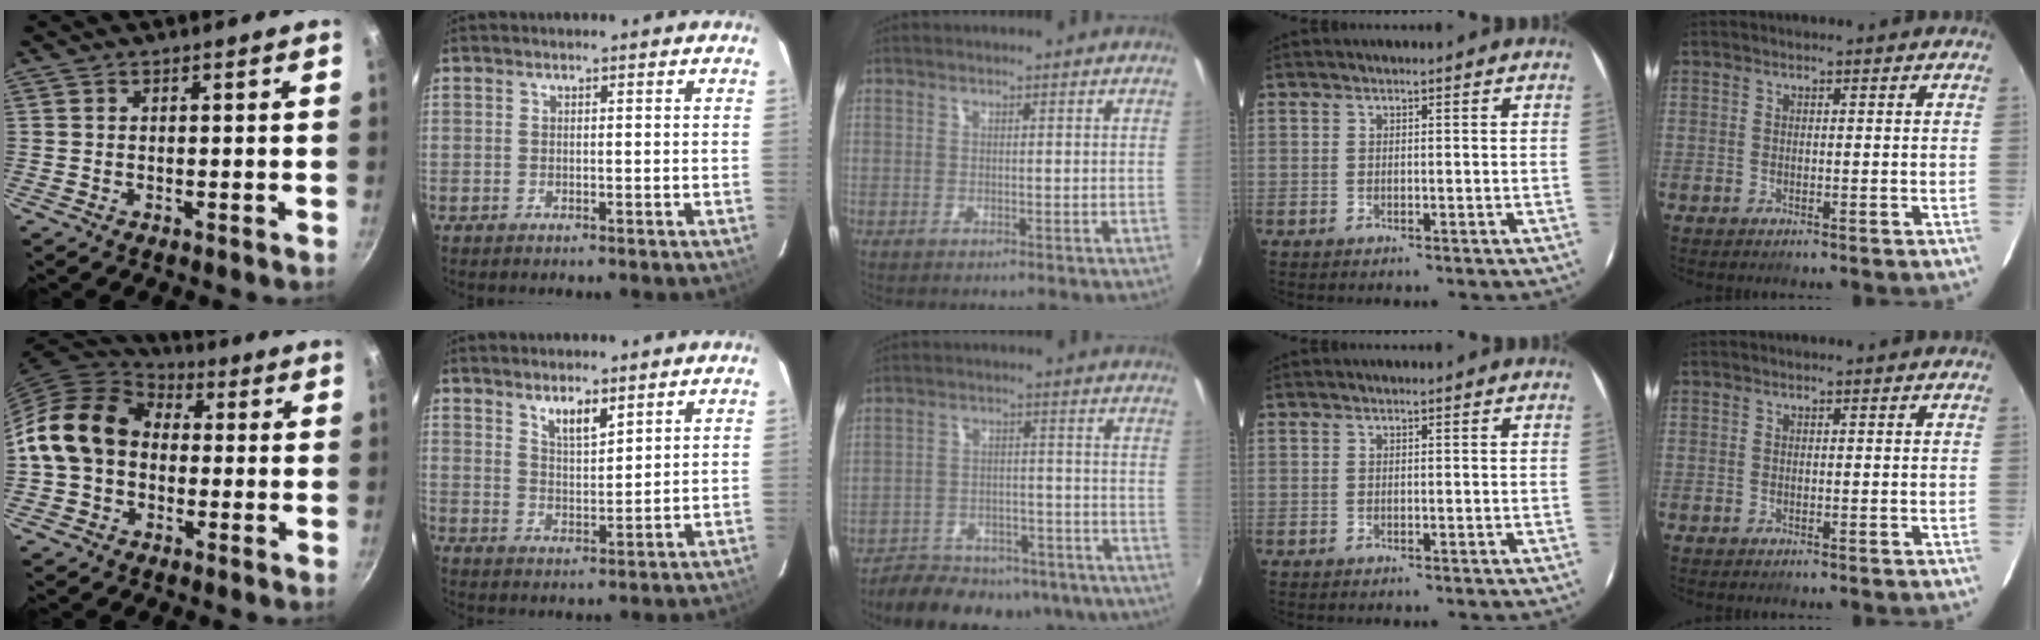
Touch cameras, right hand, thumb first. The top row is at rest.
{"thumb": {"total": 14.5, "force": [0.5, 11.3, 9.1], "torque": [-0.133, 0.032, -0.006]}, "index": {"total": 5.3, "force": [3.8, 1.5, 3.3], "torque": [-0.058, -0.002, 0.070]}, "middle": {"total": 20.3, "force": [-16.2, 8.8, 8.4], "torque": [-0.160, 0.011, -0.197]}}